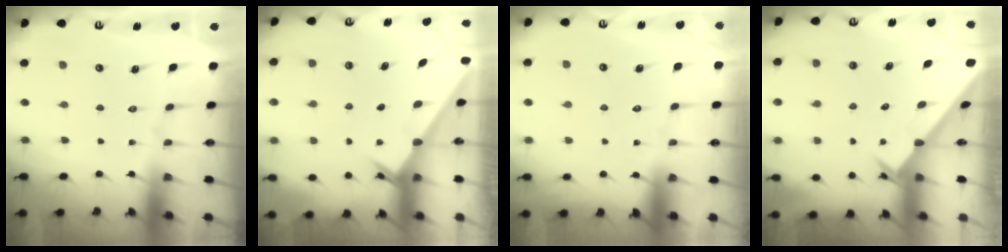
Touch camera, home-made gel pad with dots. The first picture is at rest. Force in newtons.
{"total": 2.4, "press": 2.4, "slide": 0.2}
{"total": 5.8, "press": 5.8, "slide": 0.5}
{"total": 2.6, "press": 2.6, "slide": 0.2}